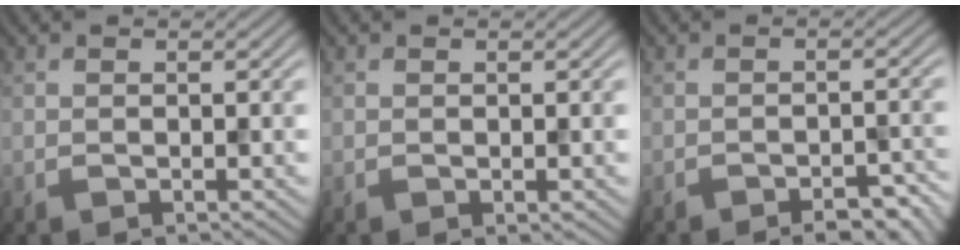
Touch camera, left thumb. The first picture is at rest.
{"total": 0.0}
{"total": 3.9, "force": [-3.0, 1.0, 2.4], "torque": [-0.033, 0.004, -0.036]}